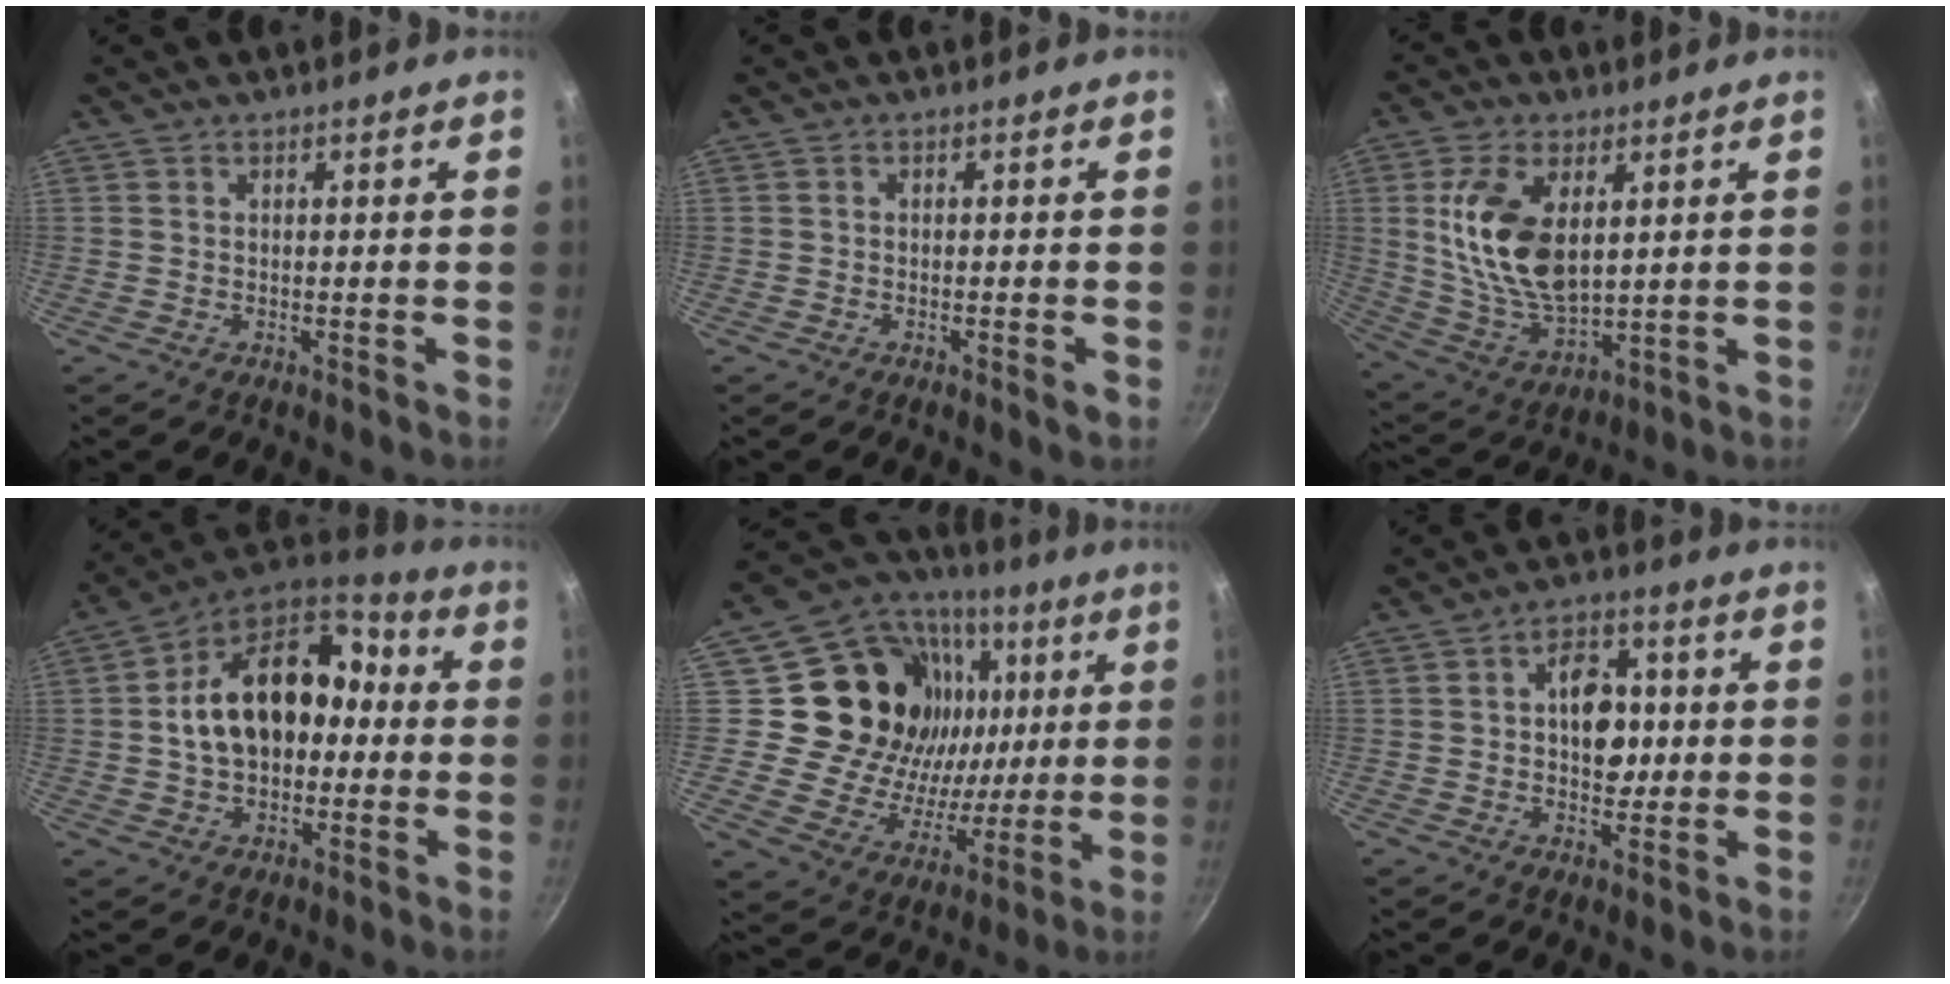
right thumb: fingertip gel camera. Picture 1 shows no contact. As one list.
[{"total": 1.5, "force": [-0.7, 0.3, 1.3], "torque": [-0.028, 0.002, -0.013]}, {"total": 15.8, "force": [3.8, 8.6, 12.7], "torque": [-0.233, -0.023, 0.084]}, {"total": 20.5, "force": [0.7, 14.2, 14.7], "torque": [-0.228, 0.053, 0.001]}, {"total": 26.4, "force": [6.1, 20.6, 15.3], "torque": [-0.224, -0.001, 0.112]}, {"total": 9.6, "force": [0.7, 6.7, 6.9], "torque": [-0.059, 0.008, 0.004]}]